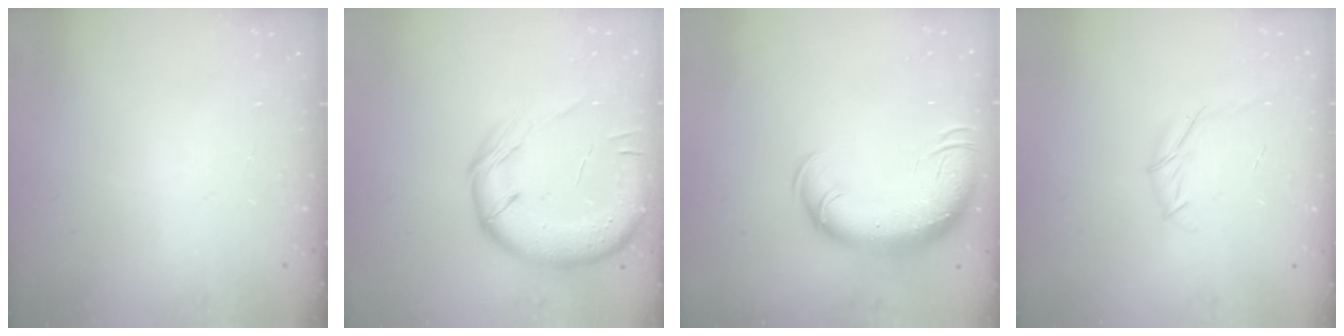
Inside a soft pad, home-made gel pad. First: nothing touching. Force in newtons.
{"total": 16.7, "press": 16.5, "slide": 2.5}
{"total": 15.1, "press": 14.7, "slide": 3.6}
{"total": 6.0, "press": 5.9, "slide": 1.0}